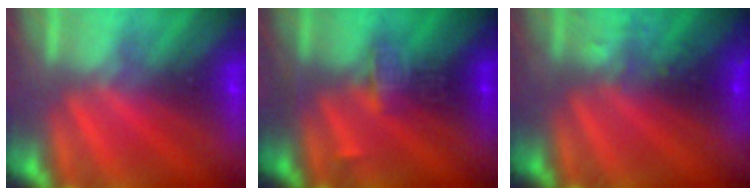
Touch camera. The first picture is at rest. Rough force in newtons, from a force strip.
{"total": 2.9}
{"total": 2.9}